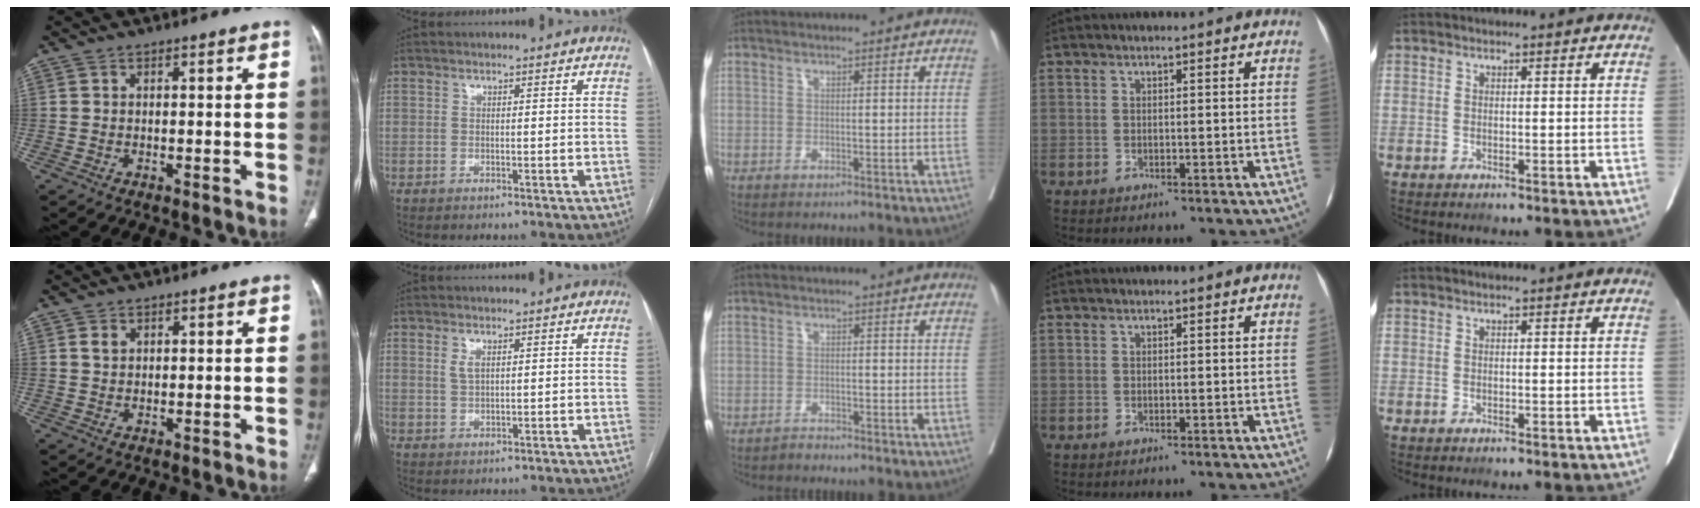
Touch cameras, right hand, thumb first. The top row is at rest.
{"thumb": {"total": 1.7, "force": [0.8, 1.3, 0.9], "torque": [-0.013, -0.002, 0.017]}, "index": {"total": 1.8, "force": [0.8, 0.7, 1.4], "torque": [-0.030, -0.001, 0.021]}, "middle": {"total": 1.0, "force": [-1.0, 0.0, -0.1], "torque": [0.001, -0.004, -0.017]}}